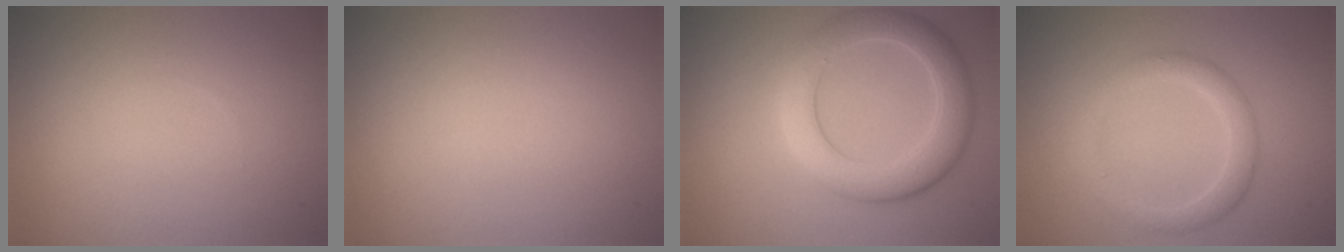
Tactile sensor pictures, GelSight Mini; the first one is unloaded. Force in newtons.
{"total": 0.0}
{"total": 5.8, "press": 5.8, "slide": 0.5}
{"total": 2.6, "press": 2.6, "slide": 0.0}